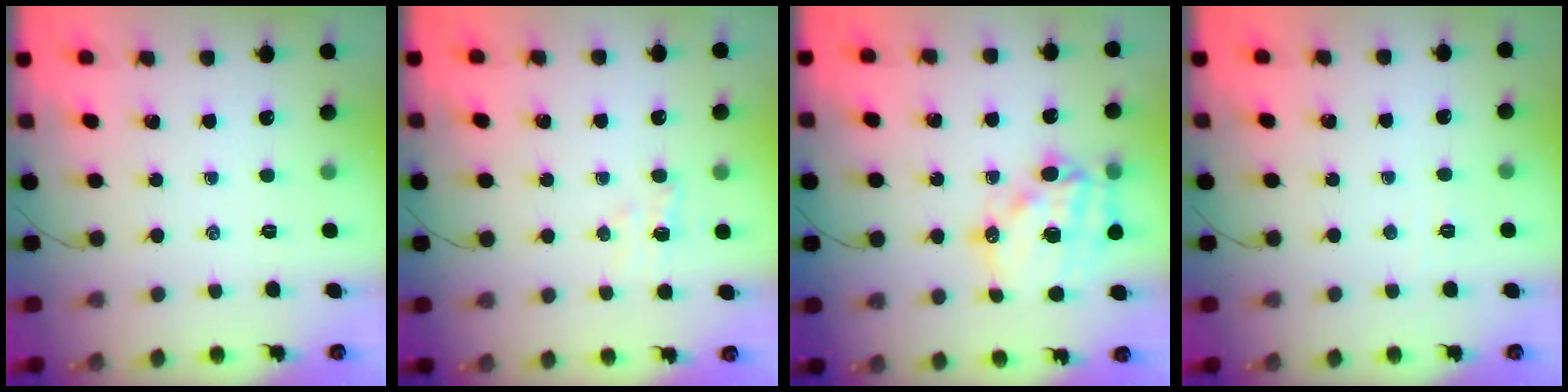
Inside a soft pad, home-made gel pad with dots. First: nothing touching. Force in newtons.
{"total": 4.3, "press": 4.1, "slide": 1.2}
{"total": 16.8, "press": 16.4, "slide": 3.4}
{"total": 1.9, "press": 1.8, "slide": 0.6}